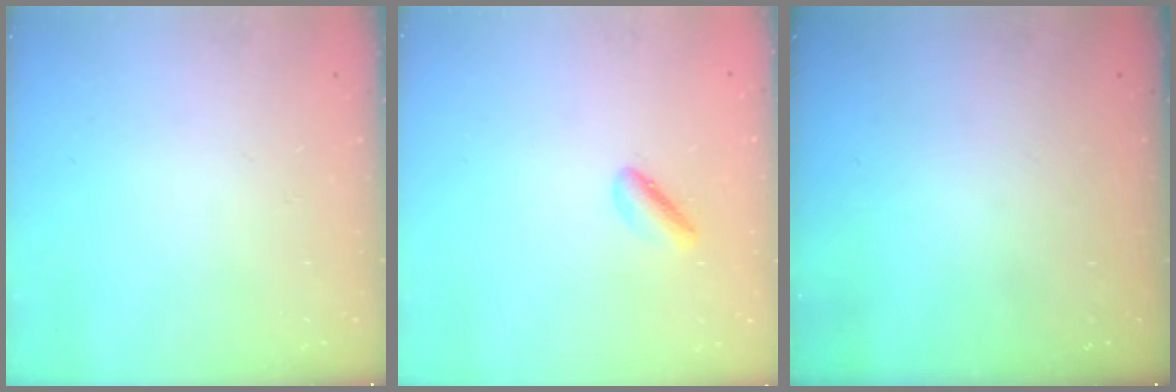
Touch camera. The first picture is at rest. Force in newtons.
{"total": 2.0, "press": 2.0, "slide": 0.3}
{"total": 0.0}